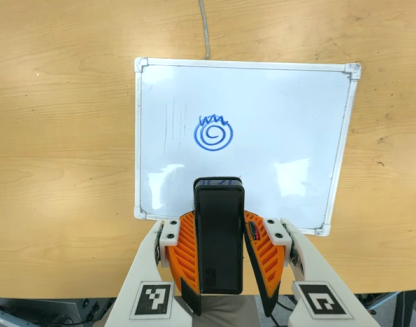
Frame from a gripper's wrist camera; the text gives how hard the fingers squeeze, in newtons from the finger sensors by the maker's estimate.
{"total": 6.4, "left": 5.1, "right": 7.7}